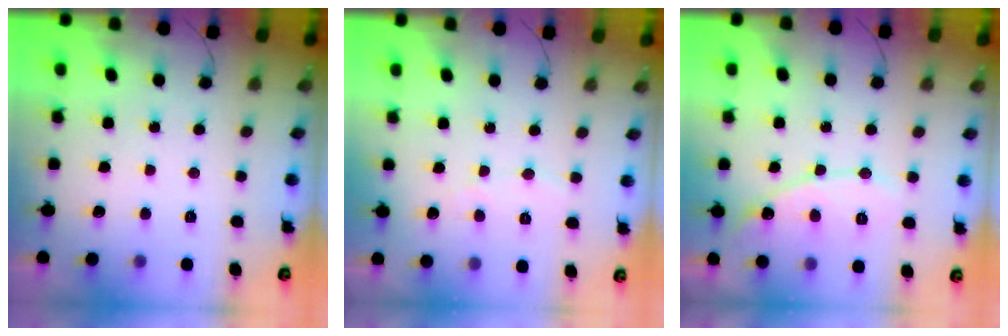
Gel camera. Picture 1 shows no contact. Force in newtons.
{"total": 3.0, "press": 2.9, "slide": 0.2}
{"total": 9.6, "press": 9.6, "slide": 0.8}